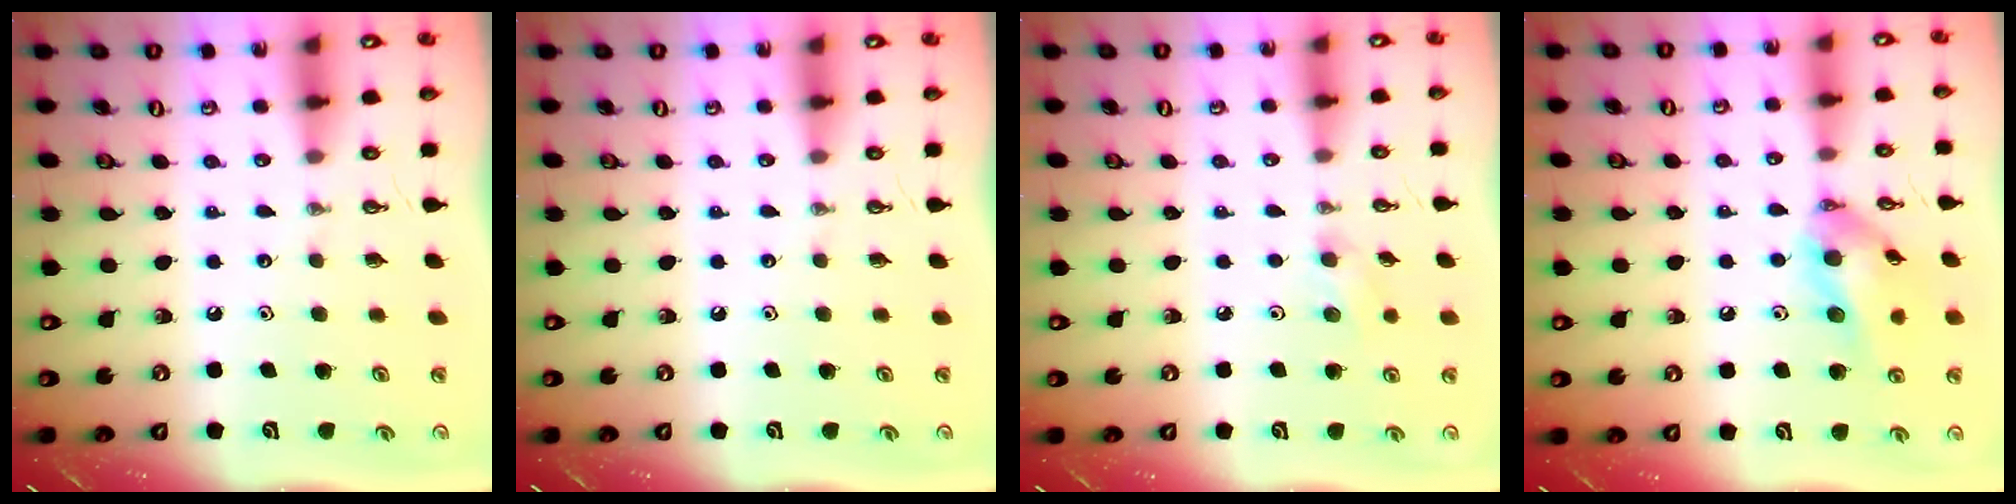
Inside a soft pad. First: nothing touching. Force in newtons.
{"total": 0.0}
{"total": 6.1, "press": 5.8, "slide": 2.0}
{"total": 13.4, "press": 13.1, "slide": 2.6}